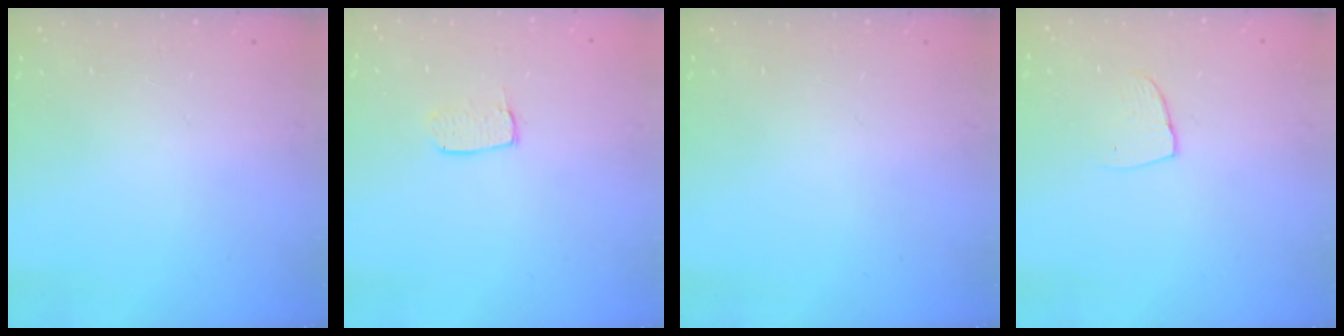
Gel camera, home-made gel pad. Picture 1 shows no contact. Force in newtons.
{"total": 5.2, "press": 5.1, "slide": 0.5}
{"total": 0.0}
{"total": 6.4, "press": 6.4, "slide": 0.3}